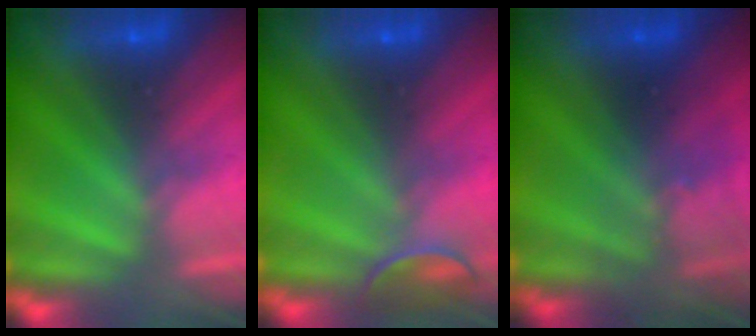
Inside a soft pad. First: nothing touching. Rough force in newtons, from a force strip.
{"total": 2.4}
{"total": 2.9}